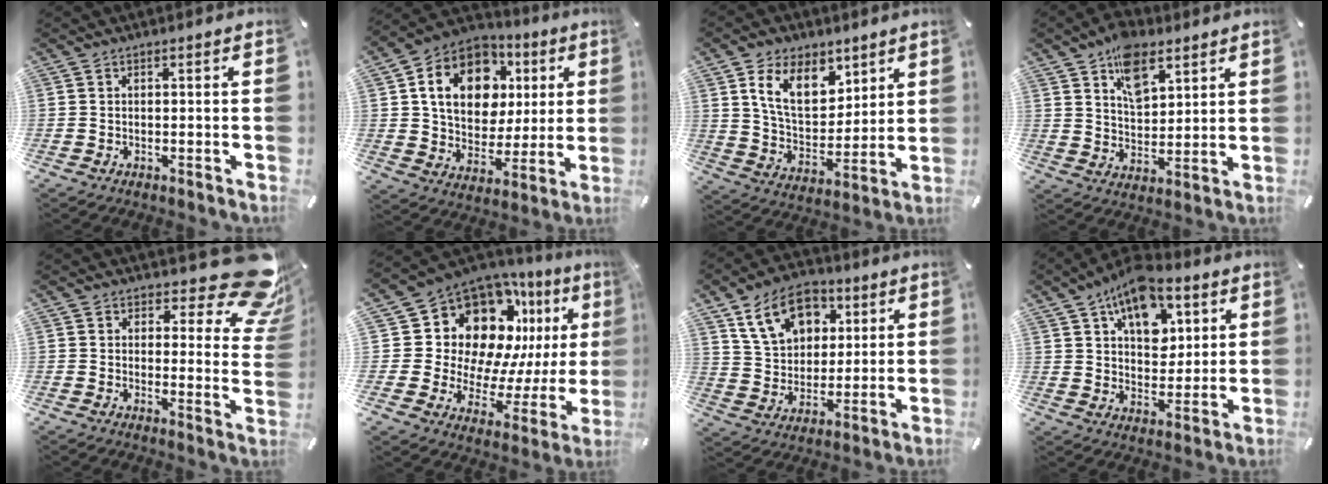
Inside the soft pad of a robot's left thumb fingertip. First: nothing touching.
{"total": 15.6, "force": [5.0, 12.4, 8.0], "torque": [-0.140, -0.014, 0.096]}
{"total": 13.5, "force": [7.4, 8.7, 7.2], "torque": [-0.131, -0.024, 0.138]}
{"total": 10.3, "force": [6.2, 6.1, 5.5], "torque": [-0.080, -0.027, 0.108]}
{"total": 13.4, "force": [8.5, 5.5, 8.7], "torque": [-0.099, -0.074, 0.143]}
{"total": 17.1, "force": [9.4, 11.6, 8.4], "torque": [-0.136, -0.105, 0.174]}
{"total": 13.8, "force": [6.8, 10.2, 6.4], "torque": [-0.109, -0.013, 0.129]}
{"total": 13.5, "force": [7.7, 8.6, 7.1], "torque": [-0.108, -0.036, 0.138]}